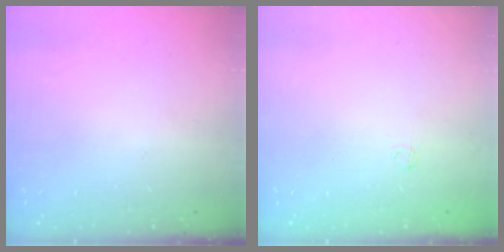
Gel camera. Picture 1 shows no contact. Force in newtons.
{"total": 1.7, "press": 1.2, "slide": 1.1}